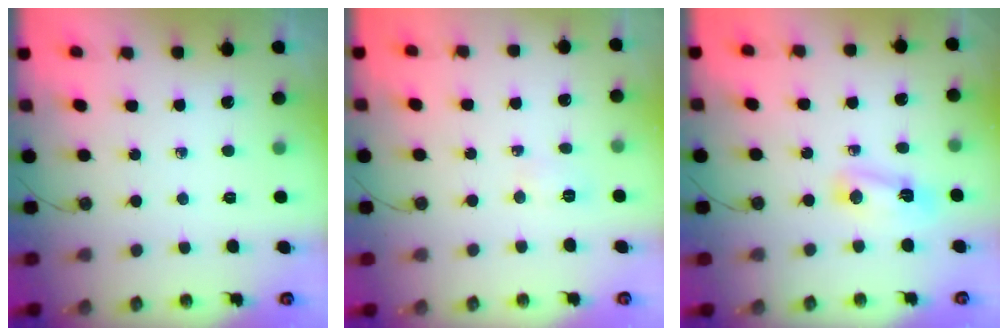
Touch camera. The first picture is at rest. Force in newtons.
{"total": 2.6, "press": 2.5, "slide": 0.8}
{"total": 4.4, "press": 4.4, "slide": 0.3}